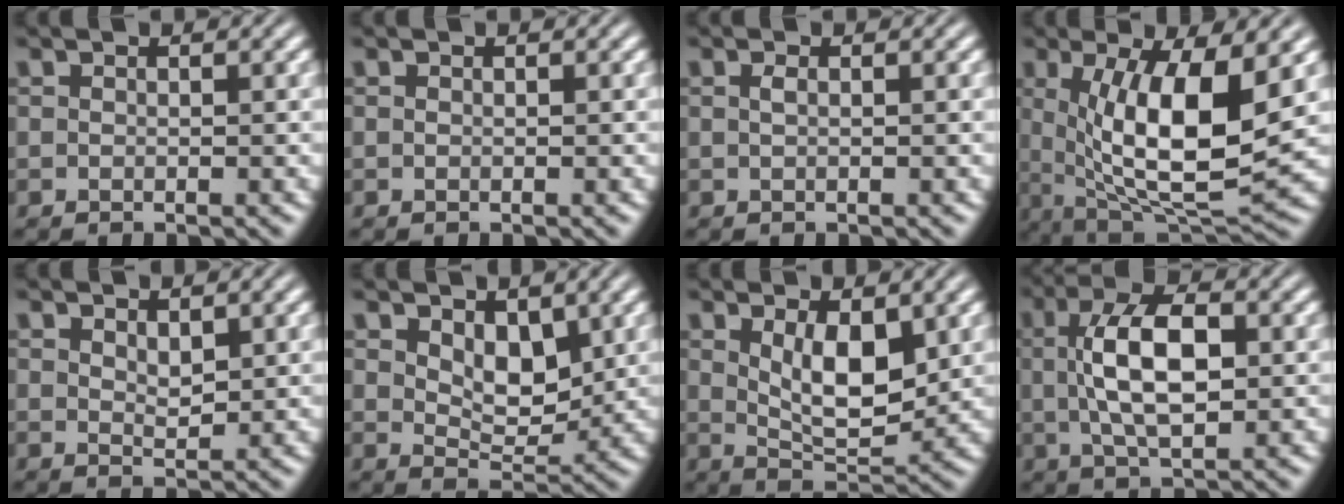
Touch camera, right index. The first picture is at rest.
{"total": 0.0}
{"total": 1.0, "force": [-0.1, -0.9, 0.2], "torque": [0.000, -0.003, 0.002]}
{"total": 10.7, "force": [0.1, 4.6, 9.7], "torque": [-0.168, -0.045, 0.032]}
{"total": 1.4, "force": [1.0, -0.7, 0.7], "torque": [0.002, -0.010, 0.027]}
{"total": 3.0, "force": [2.0, 0.5, 2.2], "torque": [-0.017, -0.017, 0.043]}
{"total": 4.9, "force": [1.3, 1.3, 4.5], "torque": [-0.065, -0.021, 0.034]}
{"total": 5.7, "force": [0.6, 1.8, 5.3], "torque": [-0.090, -0.002, 0.018]}